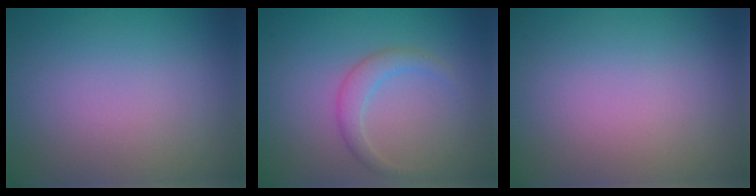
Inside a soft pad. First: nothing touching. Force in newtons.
{"total": 1.8, "press": 1.8, "slide": 0.1}
{"total": 0.0}